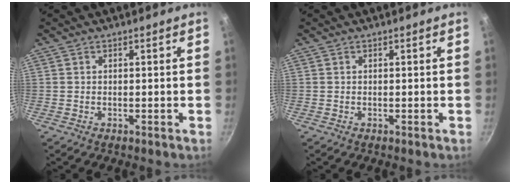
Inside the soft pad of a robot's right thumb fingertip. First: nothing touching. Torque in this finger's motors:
{"motor_torque": [0.00, 0.00, 0.11, -0.01, 0.00]}